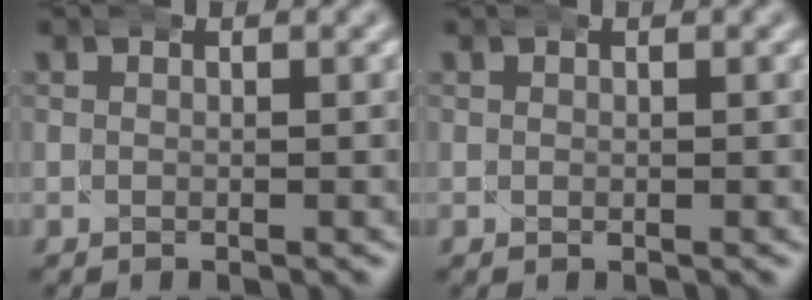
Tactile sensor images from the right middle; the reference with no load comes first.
{"total": 0.0}